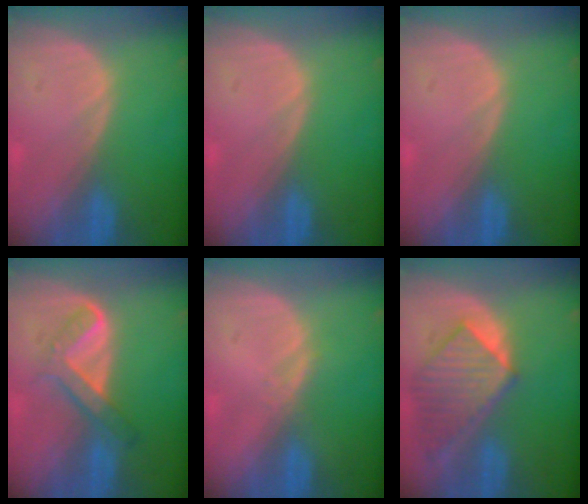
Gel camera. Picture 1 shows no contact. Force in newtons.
{"total": 0.0}
{"total": 0.0}
{"total": 5.3, "press": 5.1, "slide": 1.6}
{"total": 1.2, "press": 1.0, "slide": 0.7}
{"total": 8.3, "press": 7.6, "slide": 3.4}